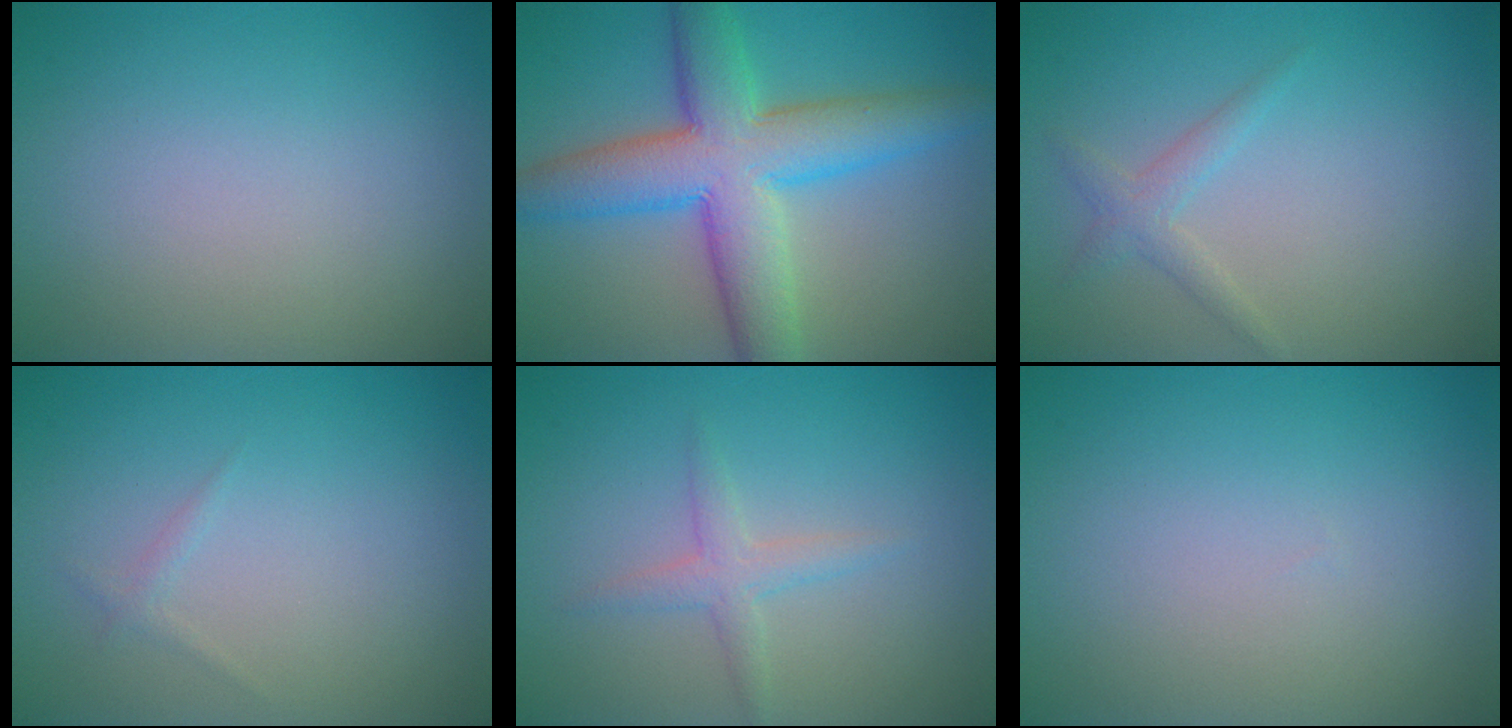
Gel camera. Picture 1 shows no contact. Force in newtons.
{"total": 9.3, "press": 9.3, "slide": 0.1}
{"total": 1.6, "press": 1.6, "slide": 0.1}
{"total": 0.6, "press": 0.6, "slide": 0.1}
{"total": 1.8, "press": 1.8, "slide": 0.0}
{"total": 0.0}